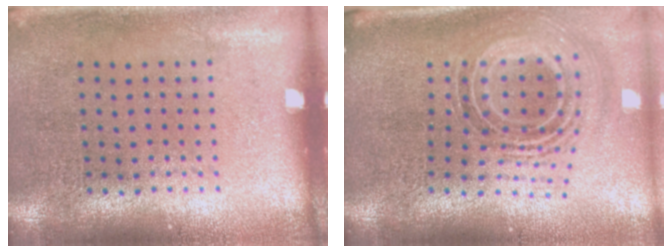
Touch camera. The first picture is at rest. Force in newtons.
{"total": 1.7, "press": 1.3, "slide": 1.0}